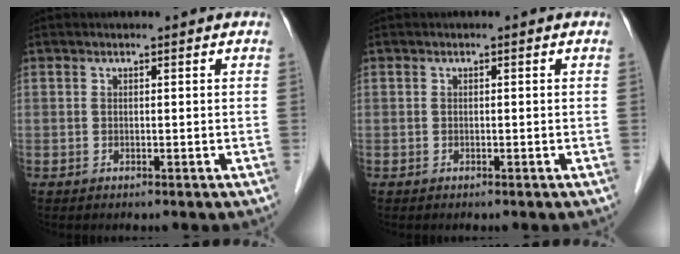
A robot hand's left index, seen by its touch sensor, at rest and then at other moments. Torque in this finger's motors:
{"motor_torque": [0.00, 0.00, -0.01, 0.00]}